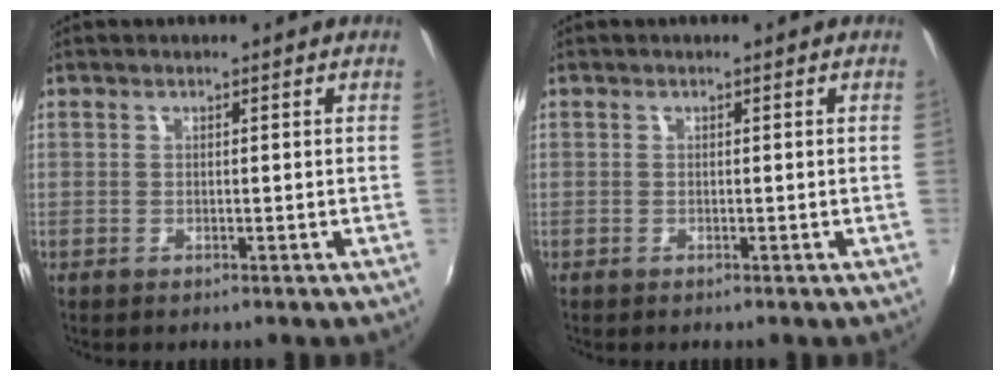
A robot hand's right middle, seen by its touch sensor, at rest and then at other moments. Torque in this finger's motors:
{"motor_torque": [0.64, -0.68, -0.21, -0.21]}